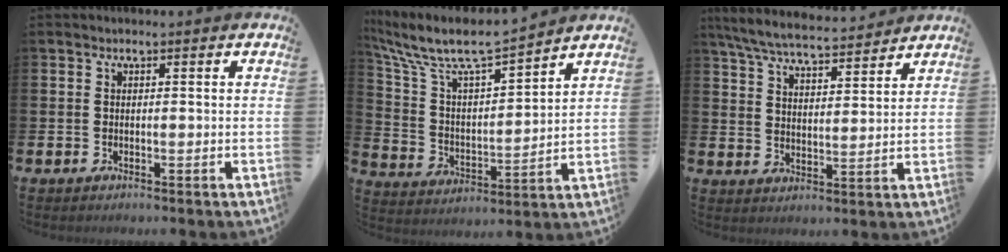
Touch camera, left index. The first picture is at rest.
{"total": 8.3, "force": [7.5, 1.4, 3.2], "torque": [-0.106, -0.053, 0.125]}
{"total": 6.3, "force": [6.0, 0.8, 1.8], "torque": [-0.063, -0.033, 0.106]}